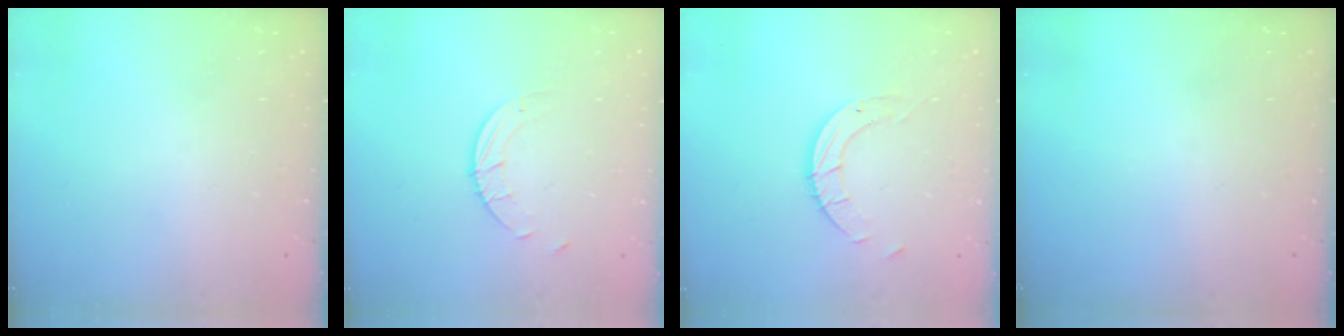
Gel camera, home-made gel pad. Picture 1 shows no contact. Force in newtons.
{"total": 2.6, "press": 2.6, "slide": 0.2}
{"total": 4.9, "press": 4.9, "slide": 0.3}
{"total": 0.0}